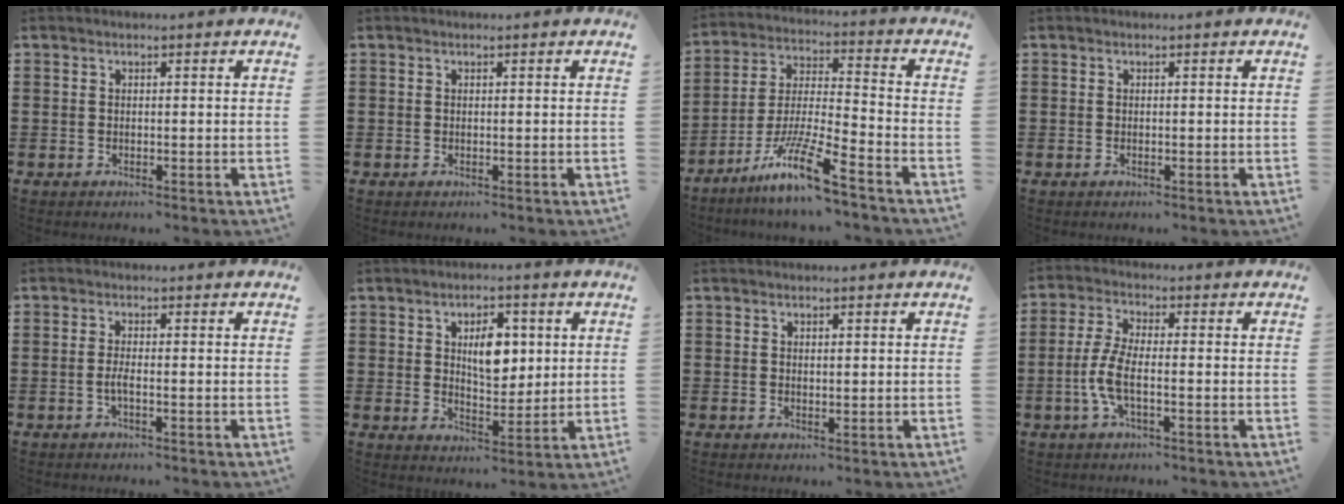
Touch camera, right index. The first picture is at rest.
{"total": 0.0}
{"total": 11.6, "force": [-8.9, 0.3, 7.5], "torque": [-0.160, 0.000, -0.179]}
{"total": 0.0}
{"total": 1.9, "force": [-0.8, 0.0, 1.7], "torque": [-0.040, -0.007, -0.017]}
{"total": 6.6, "force": [1.9, 3.9, 4.9], "torque": [-0.077, 0.002, 0.023]}
{"total": 0.6, "force": [0.3, 0.3, 0.4], "torque": [-0.008, 0.003, 0.005]}
{"total": 5.3, "force": [-1.6, 1.6, 4.8], "torque": [-0.121, -0.011, -0.038]}